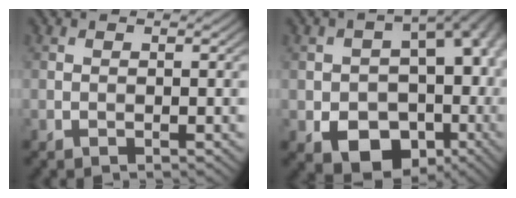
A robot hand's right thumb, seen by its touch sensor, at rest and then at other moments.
{"total": 14.9, "force": [-3.4, 10.9, 9.6], "torque": [-0.126, -0.031, -0.037]}